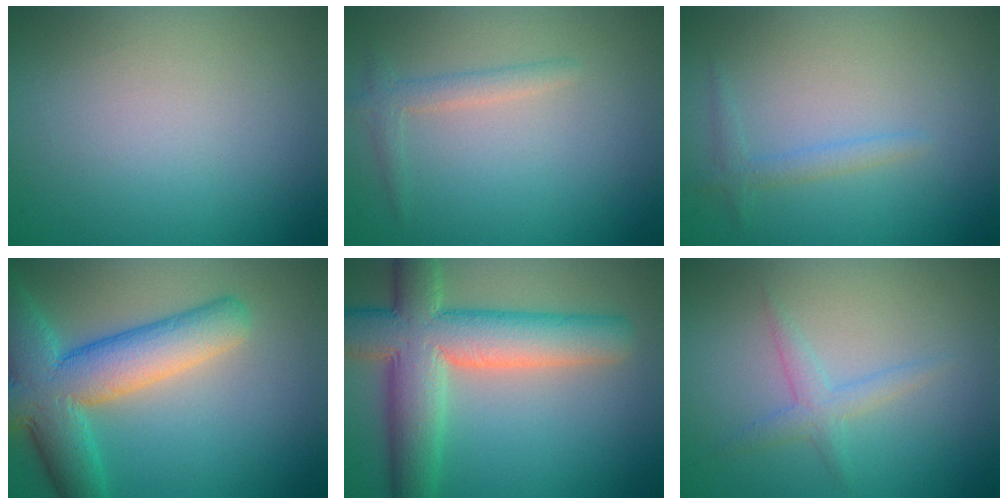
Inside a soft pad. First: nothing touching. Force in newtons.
{"total": 1.6, "press": 1.6, "slide": 0.1}
{"total": 1.3, "press": 1.3, "slide": 0.1}
{"total": 8.9, "press": 8.9, "slide": 0.4}
{"total": 10.0, "press": 10.0, "slide": 0.5}
{"total": 1.8, "press": 1.8, "slide": 0.1}